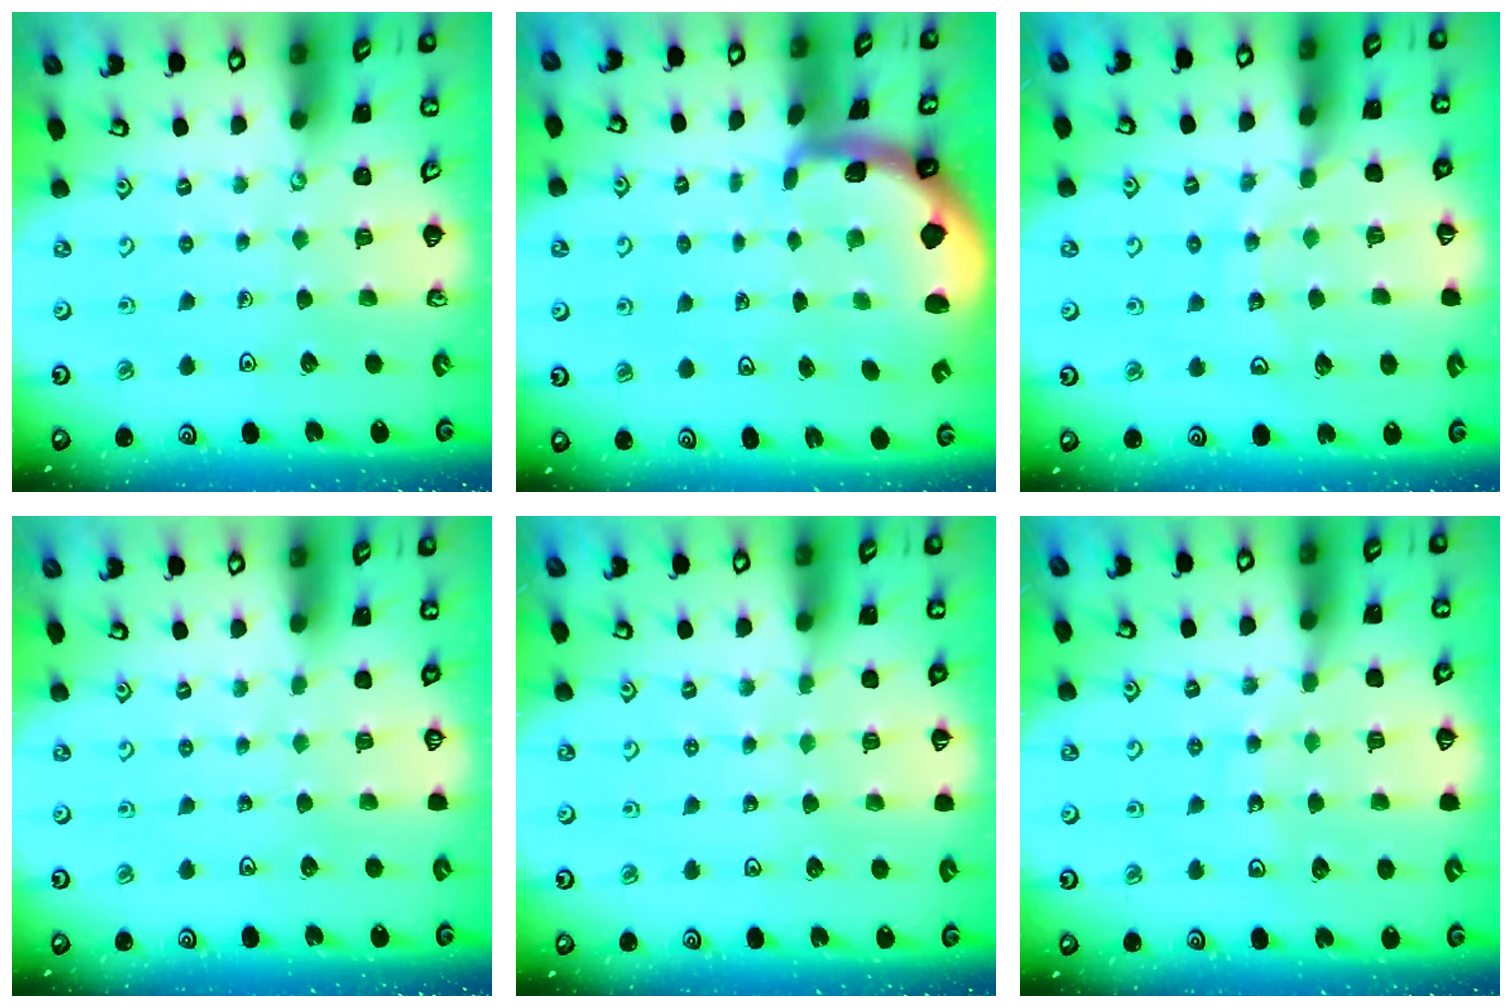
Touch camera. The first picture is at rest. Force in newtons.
{"total": 1.7, "press": 1.7, "slide": 0.4}
{"total": 10.6, "press": 10.6, "slide": 0.9}
{"total": 0.0}
{"total": 3.0, "press": 2.9, "slide": 0.6}
{"total": 11.4, "press": 10.9, "slide": 3.5}